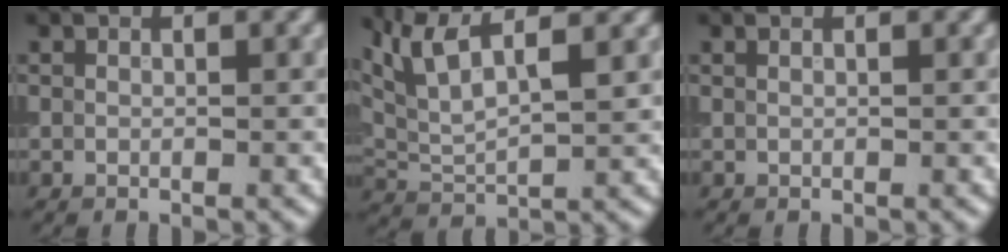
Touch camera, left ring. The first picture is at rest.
{"total": 7.6, "force": [4.7, 2.4, 5.5], "torque": [-0.112, 0.015, 0.087]}
{"total": 0.6, "force": [0.5, 0.3, 0.3], "torque": [-0.004, 0.000, 0.004]}